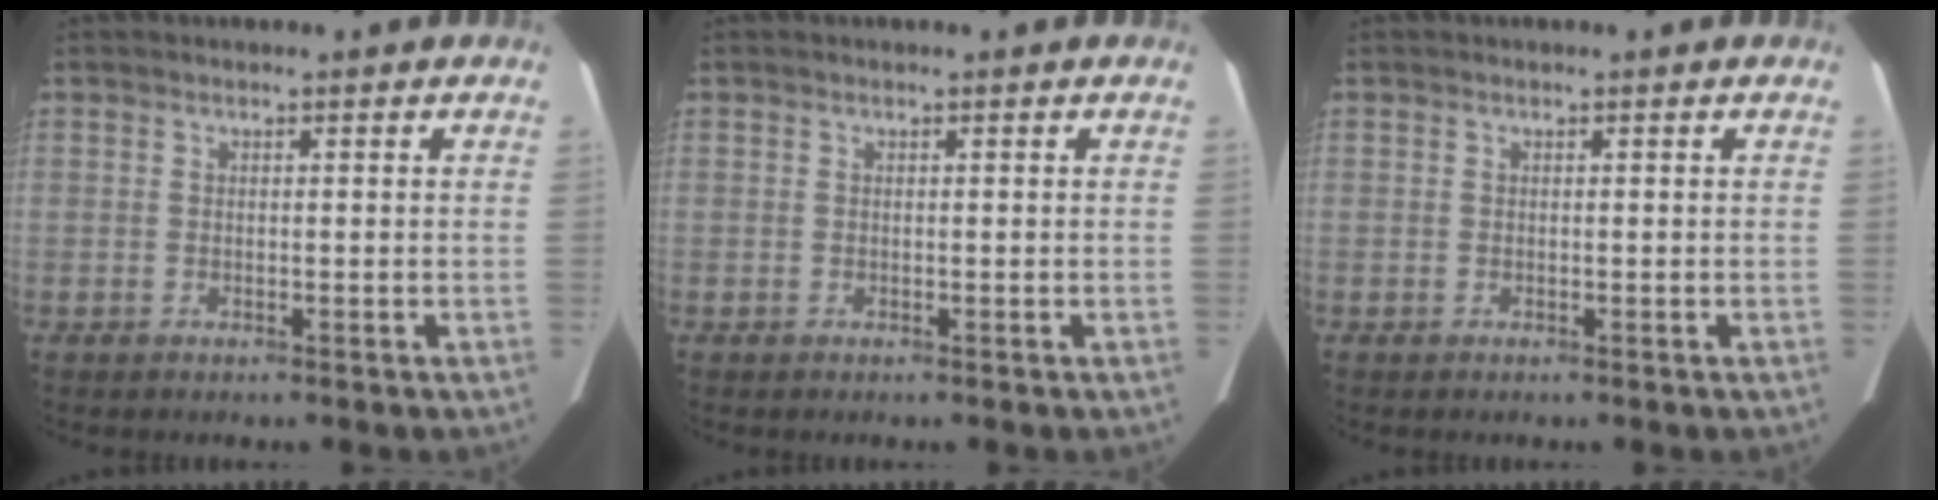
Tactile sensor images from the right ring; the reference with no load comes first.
{"total": 0.0}
{"total": 0.0}